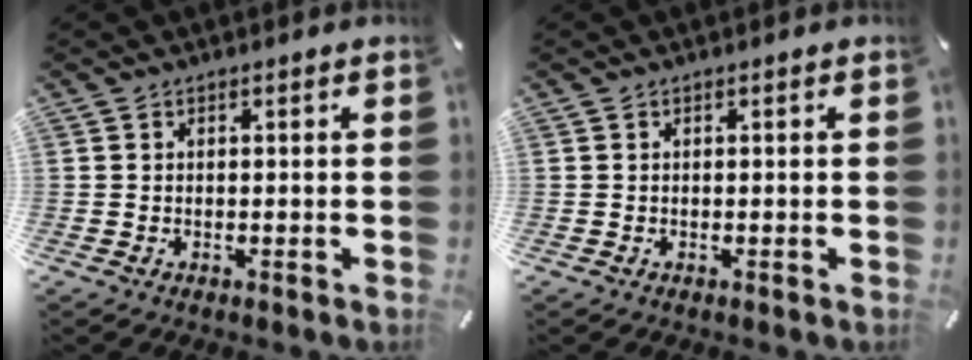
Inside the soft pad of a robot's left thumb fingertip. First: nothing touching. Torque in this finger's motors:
{"motor_torque": [-0.06, -0.06, -0.01, 0.01, 0.00]}